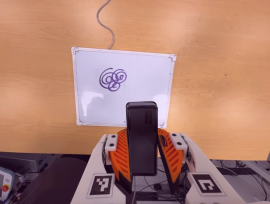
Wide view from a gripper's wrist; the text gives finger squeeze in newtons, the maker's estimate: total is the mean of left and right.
{"total": 6.8, "left": 5.3, "right": 8.2}